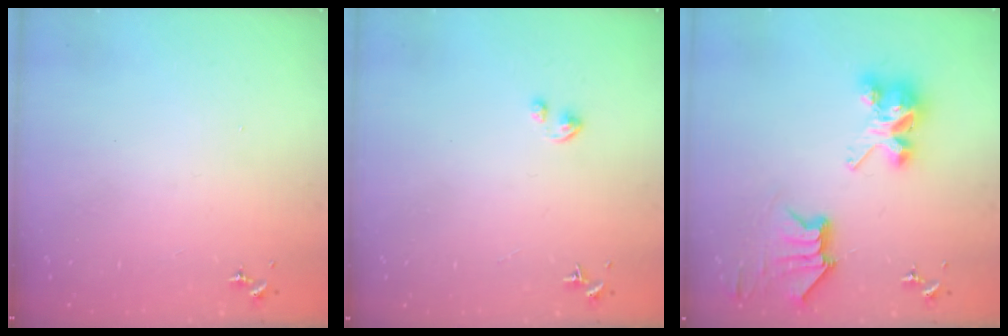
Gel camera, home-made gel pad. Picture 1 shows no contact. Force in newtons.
{"total": 1.8, "press": 1.8, "slide": 0.1}
{"total": 9.2, "press": 9.2, "slide": 0.7}